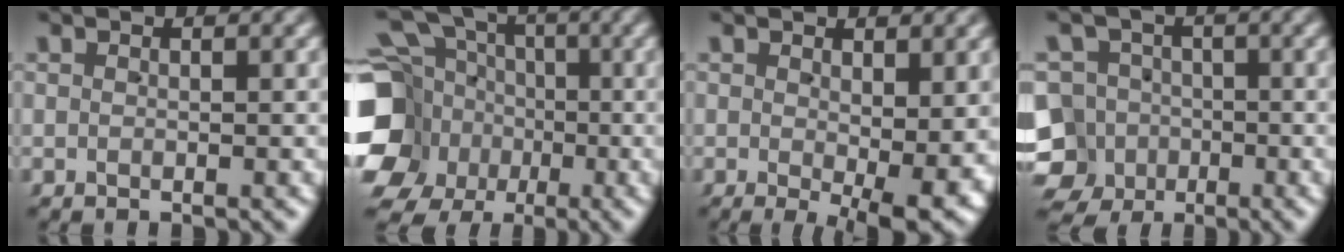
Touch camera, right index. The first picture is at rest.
{"total": 13.0, "force": [-1.8, 11.5, 5.9], "torque": [-0.110, -0.046, -0.030]}
{"total": 5.0, "force": [-1.2, 1.1, 4.7], "torque": [-0.062, -0.020, -0.008]}
{"total": 13.0, "force": [-3.4, 12.0, 3.5], "torque": [-0.099, -0.065, -0.056]}